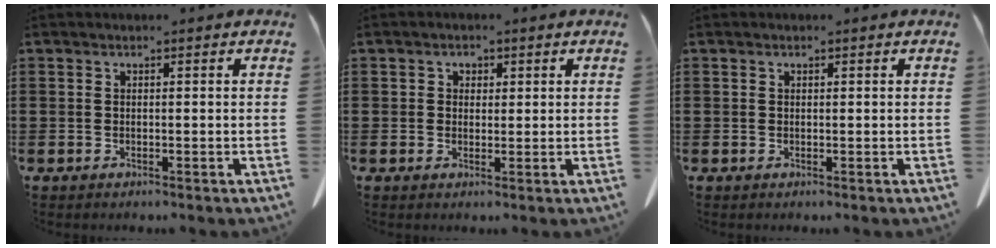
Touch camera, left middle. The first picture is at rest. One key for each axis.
{"total": 1.4, "fx": 0.6, "fy": 1.2, "fz": 0.3, "tx": -0.011, "ty": 0.007, "tz": 0.010}
{"total": 0.0}